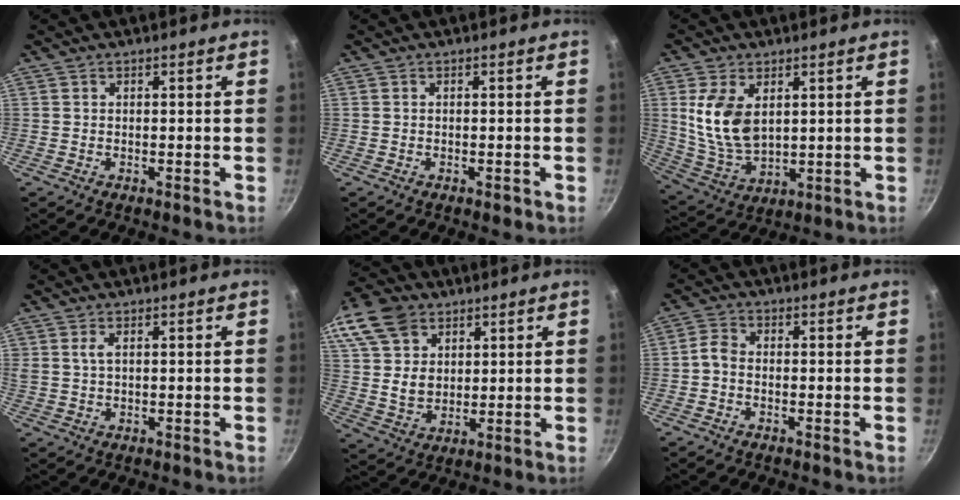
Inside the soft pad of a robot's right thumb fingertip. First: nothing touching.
{"total": 0.9, "force": [-0.5, 0.4, 0.7], "torque": [-0.012, 0.003, -0.005]}
{"total": 11.6, "force": [2.9, 7.0, 8.8], "torque": [-0.167, -0.025, 0.069]}
{"total": 1.9, "force": [0.6, 0.9, 1.5], "torque": [-0.028, -0.002, 0.012]}
{"total": 19.6, "force": [9.9, 14.0, 9.5], "torque": [-0.211, 0.007, 0.191]}
{"total": 2.5, "force": [-1.0, 1.6, 1.7], "torque": [-0.044, 0.013, -0.030]}